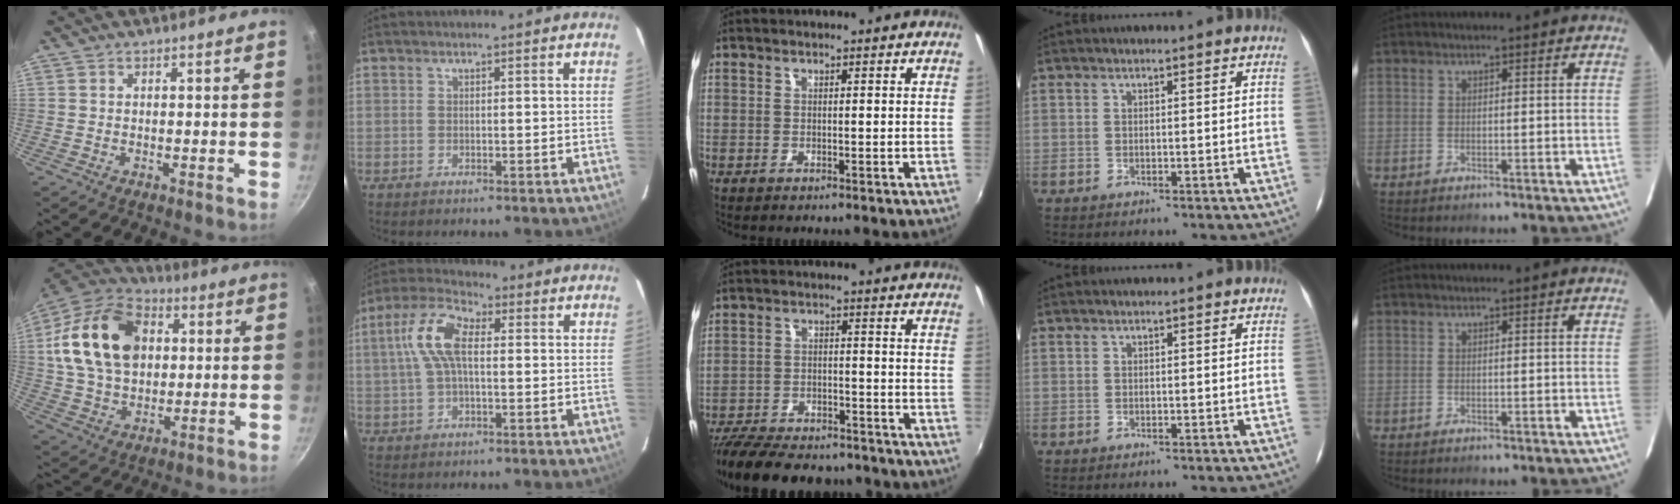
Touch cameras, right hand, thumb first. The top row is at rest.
{"thumb": {"total": 21.3, "force": [4.2, 15.0, 14.6], "torque": [-0.239, 0.013, 0.066]}, "index": {"total": 9.5, "force": [1.1, 4.3, 8.4], "torque": [-0.180, 0.025, 0.016]}, "middle": {"total": 19.7, "force": [-16.5, 6.6, 8.5], "torque": [-0.187, -0.017, -0.242]}}